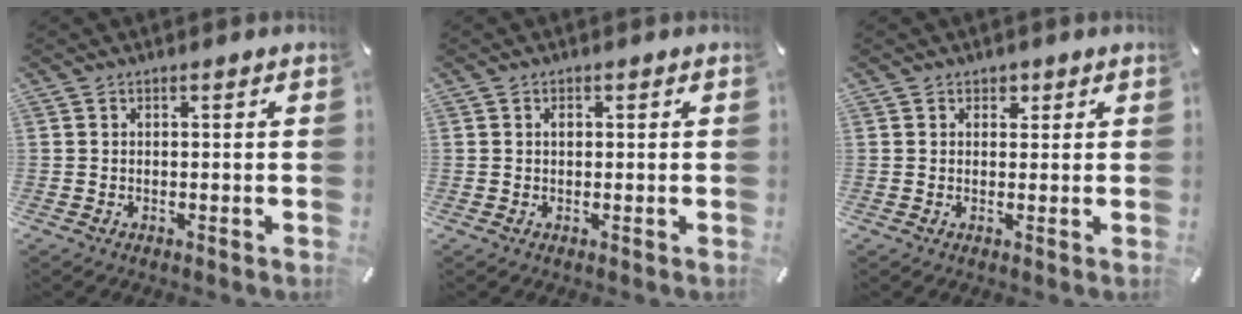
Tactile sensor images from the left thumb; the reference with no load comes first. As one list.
[{"total": 1.1, "force": [0.2, 0.7, 0.8], "torque": [-0.017, 0.003, 0.003]}, {"total": 1.6, "force": [0.7, 1.4, 0.3], "torque": [0.008, -0.002, 0.007]}]